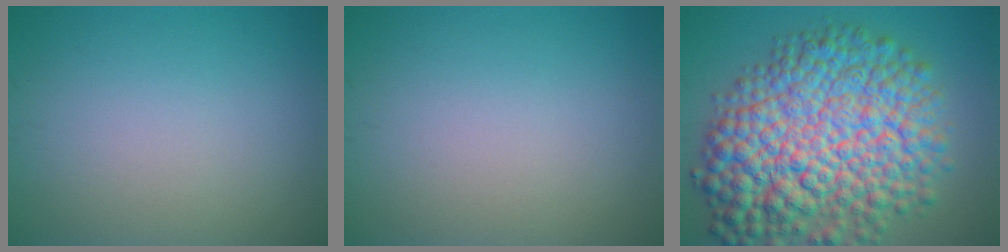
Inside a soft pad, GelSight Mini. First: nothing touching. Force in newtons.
{"total": 0.0}
{"total": 14.0, "press": 14.0, "slide": 0.3}